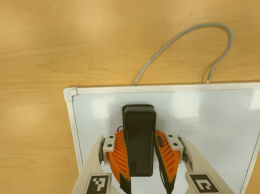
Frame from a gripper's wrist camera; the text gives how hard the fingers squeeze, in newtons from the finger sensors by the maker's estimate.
{"total": 12.0, "left": 11.8, "right": 12.2}